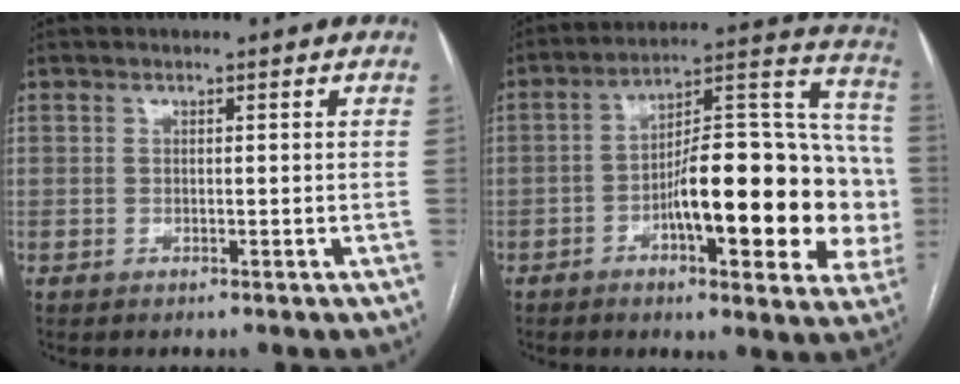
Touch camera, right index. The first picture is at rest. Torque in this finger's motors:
{"motor_torque": [1.54, -0.60, 0.96, 0.21]}